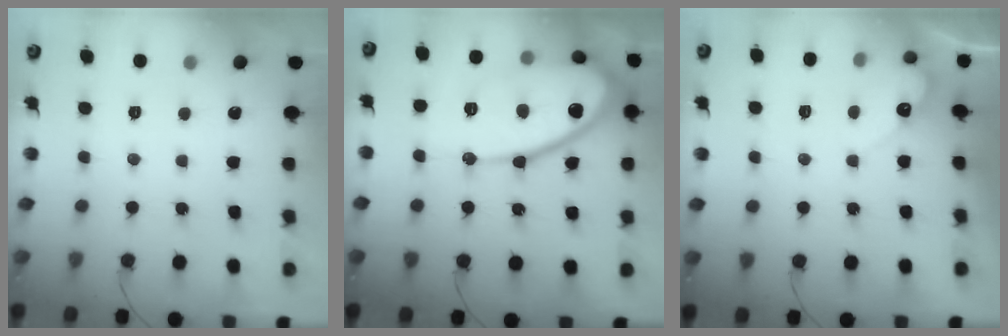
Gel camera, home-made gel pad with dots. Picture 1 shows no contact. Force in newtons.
{"total": 20.7, "press": 20.7, "slide": 1.4}
{"total": 4.7, "press": 4.7, "slide": 0.1}